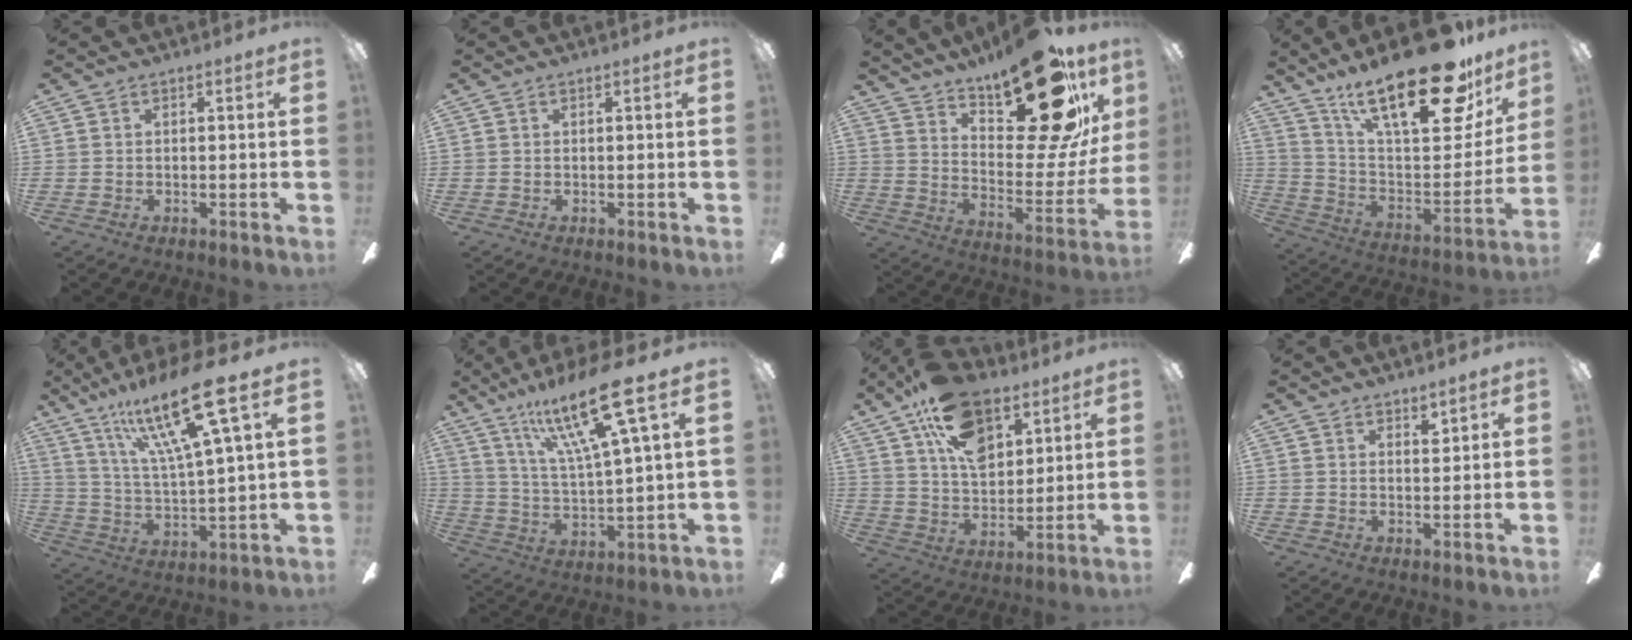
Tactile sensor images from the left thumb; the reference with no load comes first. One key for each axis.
{"total": 0.0}
{"total": 26.6, "fx": 16.3, "fy": 10.4, "fz": 18.2, "tx": -0.238, "ty": -0.106, "tz": 0.273}
{"total": 28.8, "fx": 19.2, "fy": 9.3, "fz": 19.3, "tx": -0.296, "ty": -0.115, "tz": 0.320}
{"total": 21.3, "fx": 12.6, "fy": 4.2, "fz": 16.6, "tx": -0.307, "ty": -0.057, "tz": 0.193}
{"total": 20.3, "fx": 12.2, "fy": 3.8, "fz": 15.8, "tx": -0.308, "ty": -0.055, "tz": 0.185}
{"total": 17.9, "fx": 9.7, "fy": 10.3, "fz": 10.9, "tx": -0.180, "ty": -0.027, "tz": 0.176}
{"total": 2.8, "fx": 2.4, "fy": 0.9, "fz": 1.0, "tx": -0.006, "ty": -0.012, "tz": 0.040}